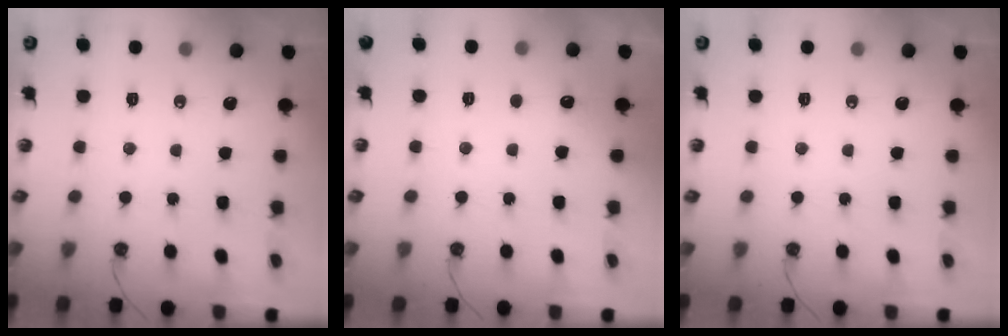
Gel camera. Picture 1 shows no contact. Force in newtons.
{"total": 2.4, "press": 2.2, "slide": 1.0}
{"total": 0.0}